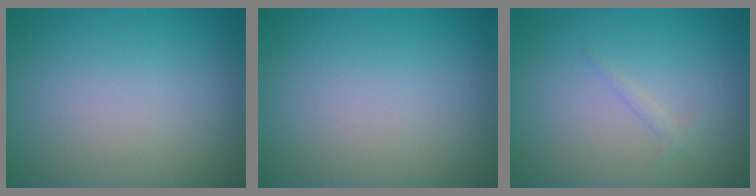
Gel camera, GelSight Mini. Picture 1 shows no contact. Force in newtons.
{"total": 0.0}
{"total": 0.6, "press": 0.6, "slide": 0.1}